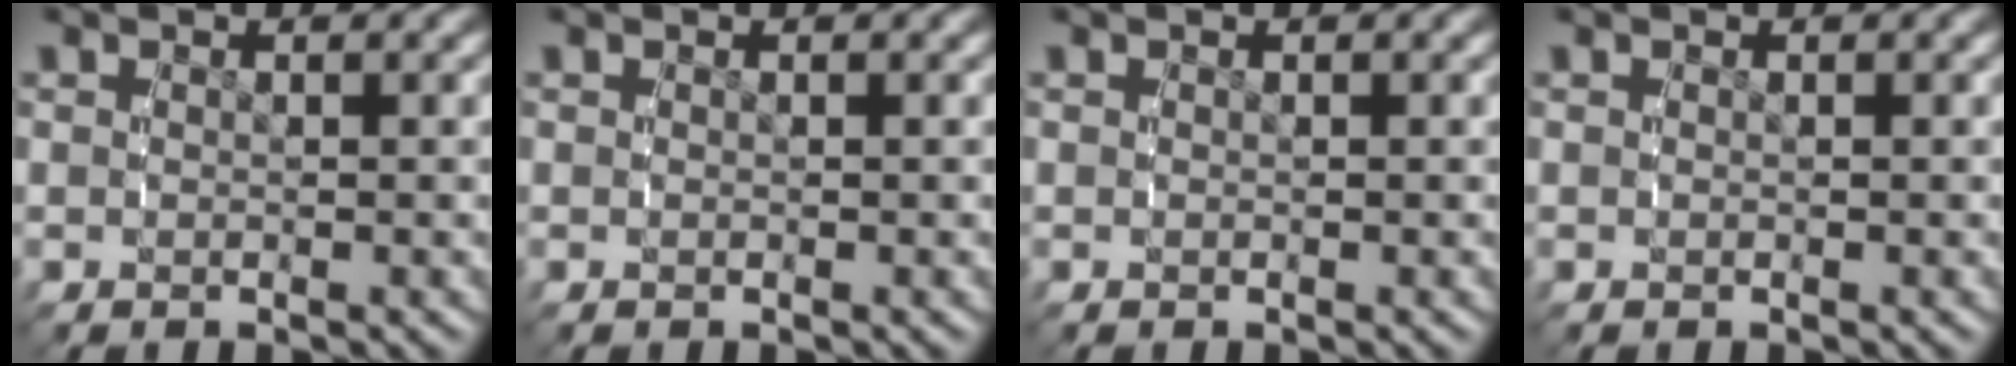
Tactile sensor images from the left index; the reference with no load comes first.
{"total": 0.0}
{"total": 0.0}
{"total": 0.0}